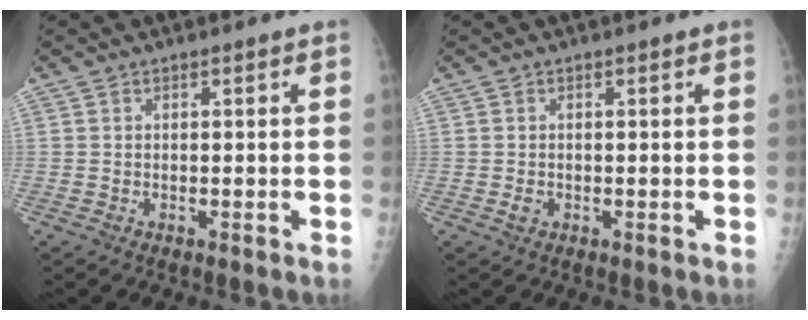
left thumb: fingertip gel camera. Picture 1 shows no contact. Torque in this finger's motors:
{"motor_torque": [-0.20, 0.06, 0.45, 0.16, 0.01]}